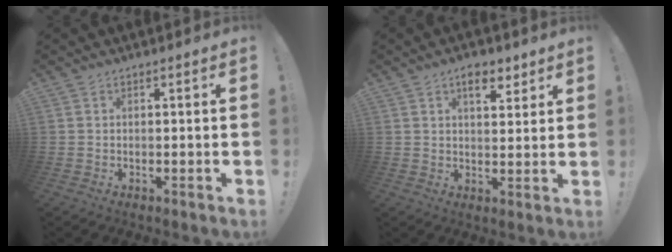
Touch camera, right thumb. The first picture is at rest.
{"total": 6.4, "force": [4.0, 3.2, 3.9], "torque": [-0.044, -0.017, 0.066]}